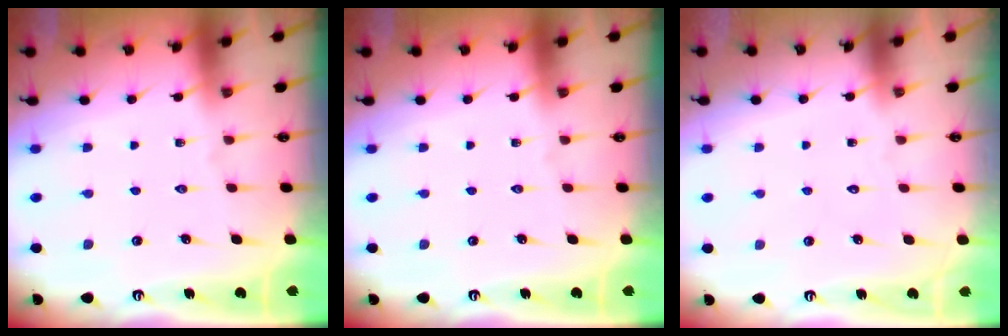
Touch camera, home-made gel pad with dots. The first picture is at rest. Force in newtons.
{"total": 0.0}
{"total": 1.5, "press": 1.5, "slide": 0.0}